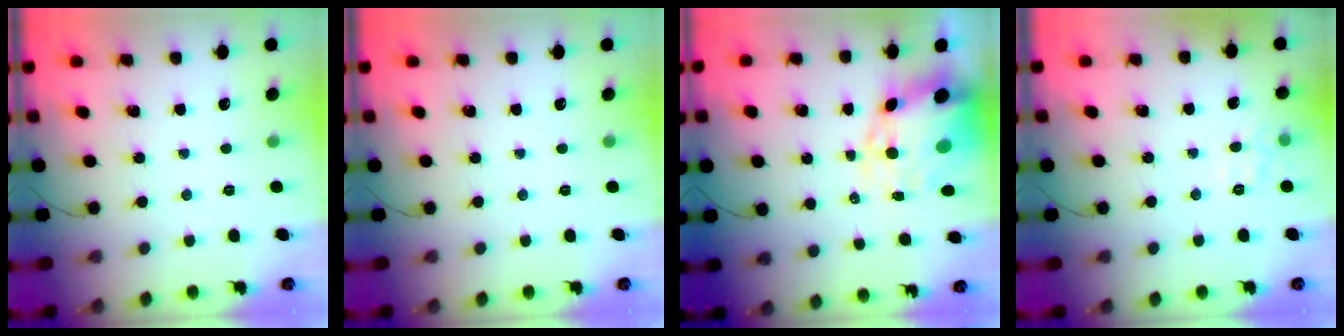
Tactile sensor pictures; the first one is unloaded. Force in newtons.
{"total": 0.0}
{"total": 13.7, "press": 13.2, "slide": 3.6}
{"total": 4.9, "press": 4.7, "slide": 1.4}